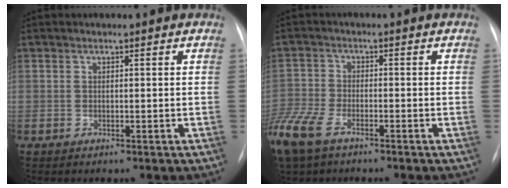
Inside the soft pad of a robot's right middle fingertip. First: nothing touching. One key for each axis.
{"total": 11.2, "fx": -7.3, "fy": 5.0, "fz": 6.8, "tx": -0.172, "ty": -0.015, "tz": -0.141}